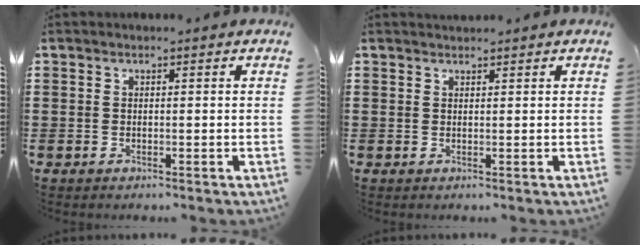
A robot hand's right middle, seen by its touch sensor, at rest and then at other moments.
{"total": 0.0}